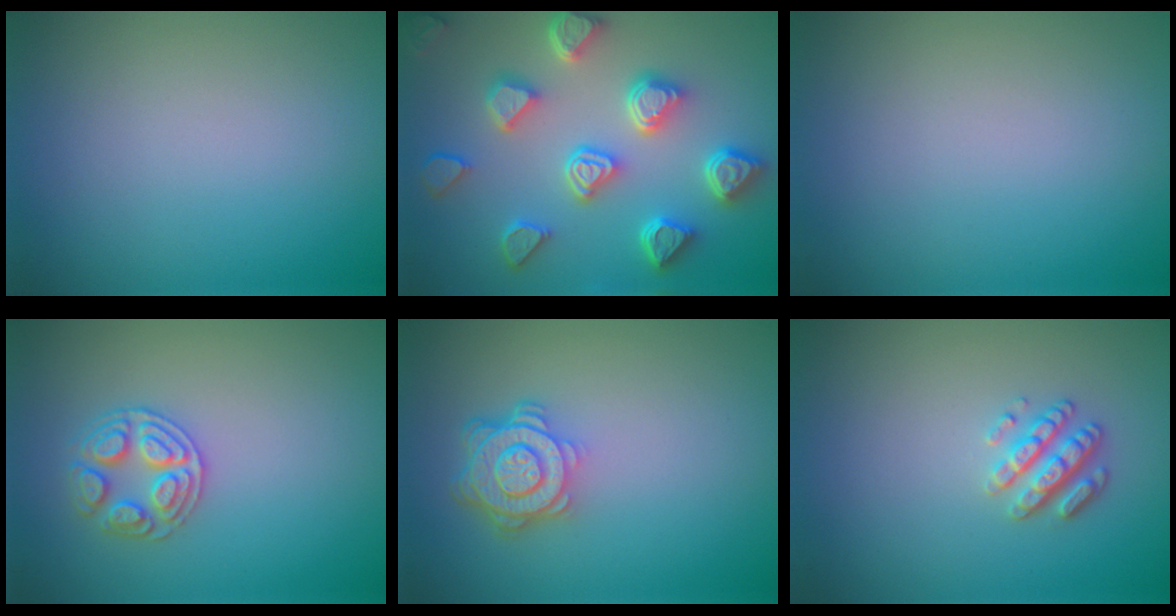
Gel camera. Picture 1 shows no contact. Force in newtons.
{"total": 6.9, "press": 5.8, "slide": 3.8}
{"total": 0.0}
{"total": 2.6, "press": 2.6, "slide": 0.2}
{"total": 4.7, "press": 3.6, "slide": 3.0}
{"total": 2.8, "press": 2.5, "slide": 1.0}